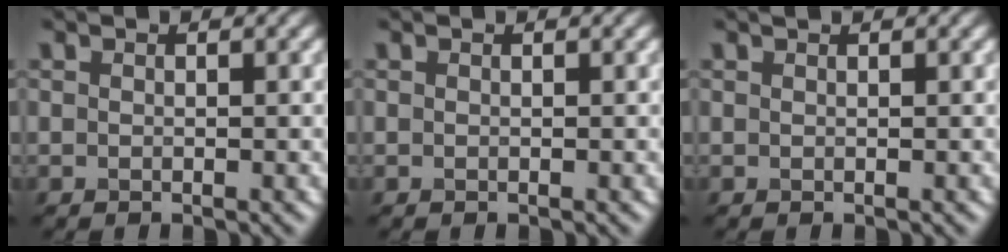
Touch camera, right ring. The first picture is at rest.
{"total": 0.0}
{"total": 0.0}